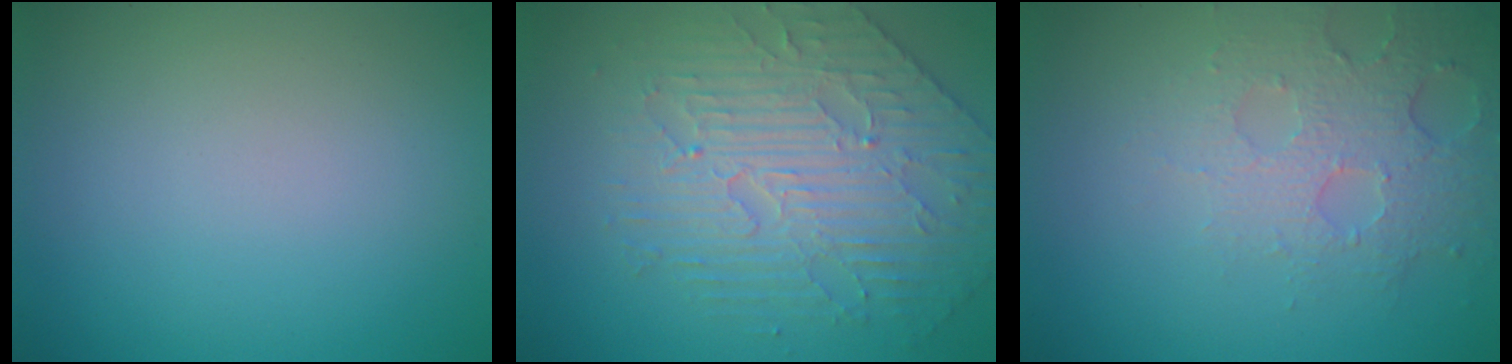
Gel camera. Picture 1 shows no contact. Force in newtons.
{"total": 4.4, "press": 4.3, "slide": 0.8}
{"total": 3.7, "press": 3.4, "slide": 1.5}